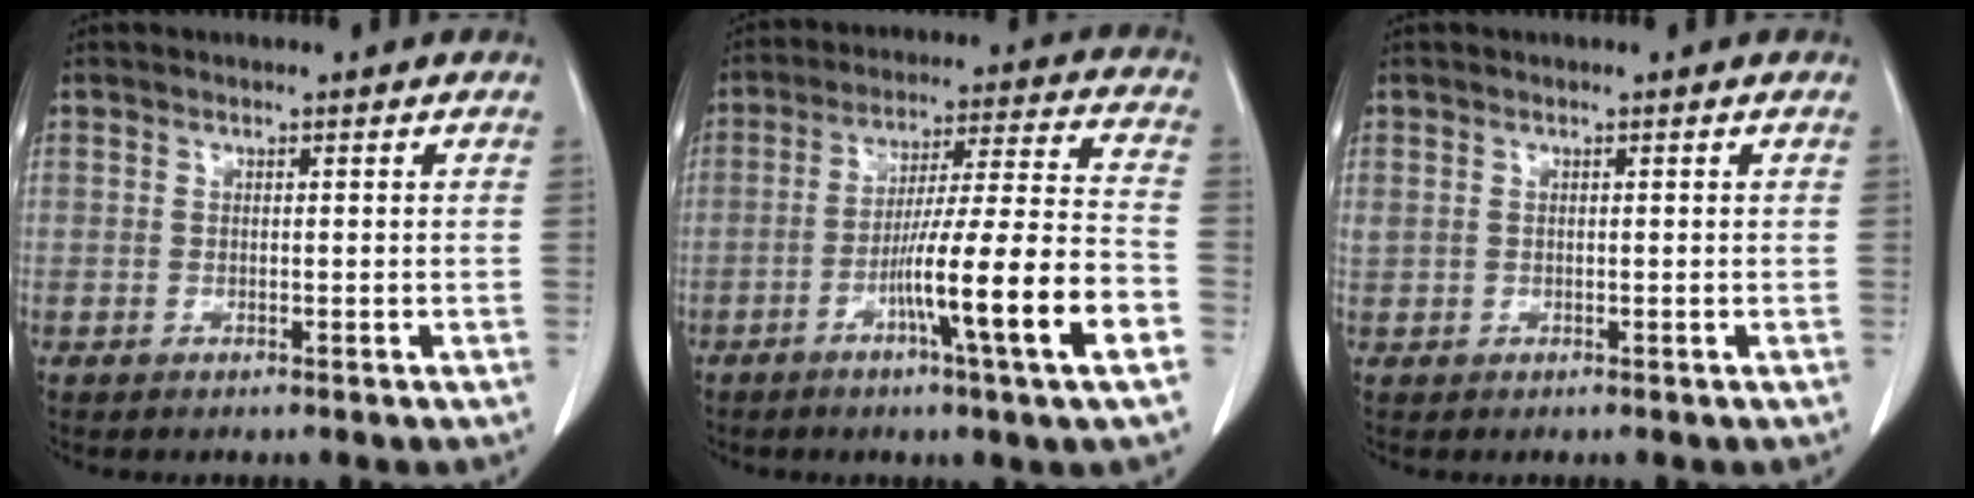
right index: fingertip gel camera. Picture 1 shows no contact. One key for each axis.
{"total": 17.4, "fx": -6.8, "fy": -0.7, "fz": 16.0, "tx": -0.258, "ty": -0.003, "tz": -0.110}
{"total": 0.9, "fx": 0.5, "fy": 0.7, "fz": 0.4, "tx": -0.010, "ty": 0.012, "tz": 0.012}